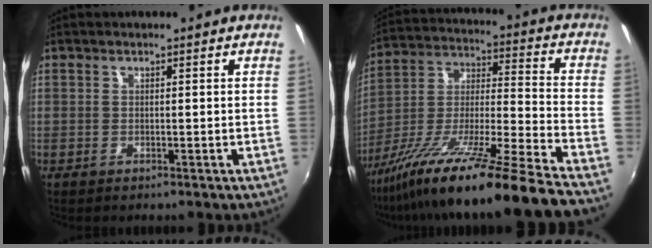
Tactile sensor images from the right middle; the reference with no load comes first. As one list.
[{"total": 24.9, "force": [-19.7, -1.9, 15.2], "torque": [-0.237, -0.062, -0.334]}]